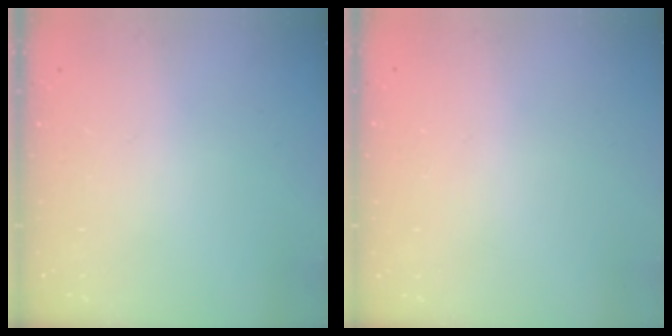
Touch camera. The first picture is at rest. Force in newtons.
{"total": 0.5, "press": 0.5, "slide": 0.1}